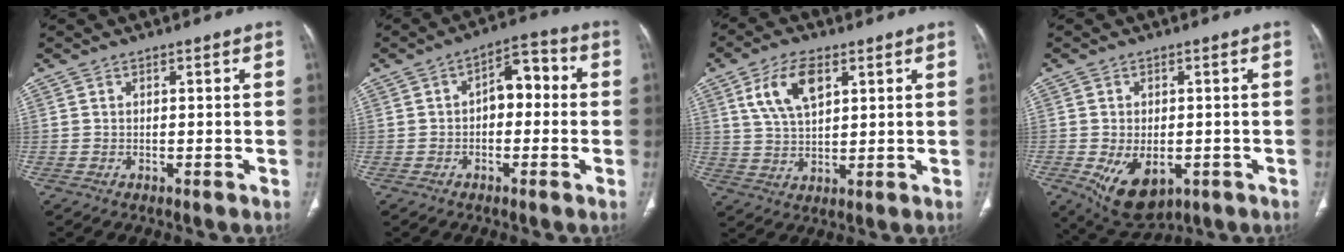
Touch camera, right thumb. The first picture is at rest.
{"total": 7.4, "force": [0.1, 4.5, 5.9], "torque": [-0.057, 0.030, -0.011]}
{"total": 9.5, "force": [4.0, 4.8, 7.2], "torque": [-0.132, -0.009, 0.080]}
{"total": 9.8, "force": [-3.2, 6.0, 7.2], "torque": [-0.108, -0.004, -0.033]}